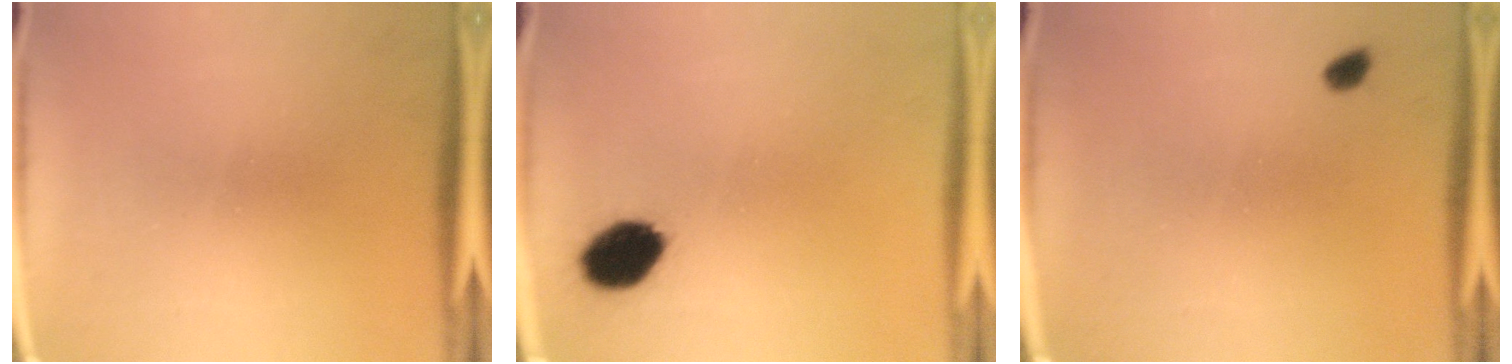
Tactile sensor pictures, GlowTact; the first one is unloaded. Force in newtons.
{"total": 8.9}
{"total": 1.3}